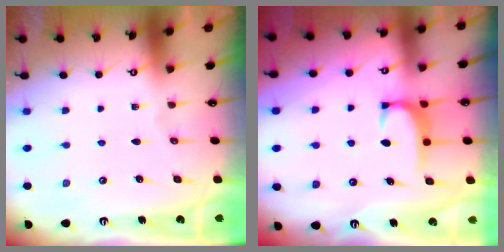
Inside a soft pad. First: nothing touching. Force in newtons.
{"total": 1.8, "press": 1.7, "slide": 0.5}